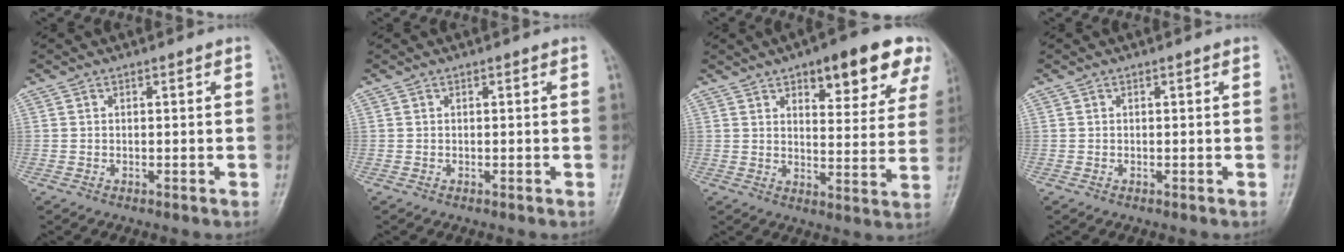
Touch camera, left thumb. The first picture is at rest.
{"total": 0.0}
{"total": 15.5, "force": [8.9, 6.0, 11.2], "torque": [-0.095, -0.033, 0.115]}
{"total": 0.0}